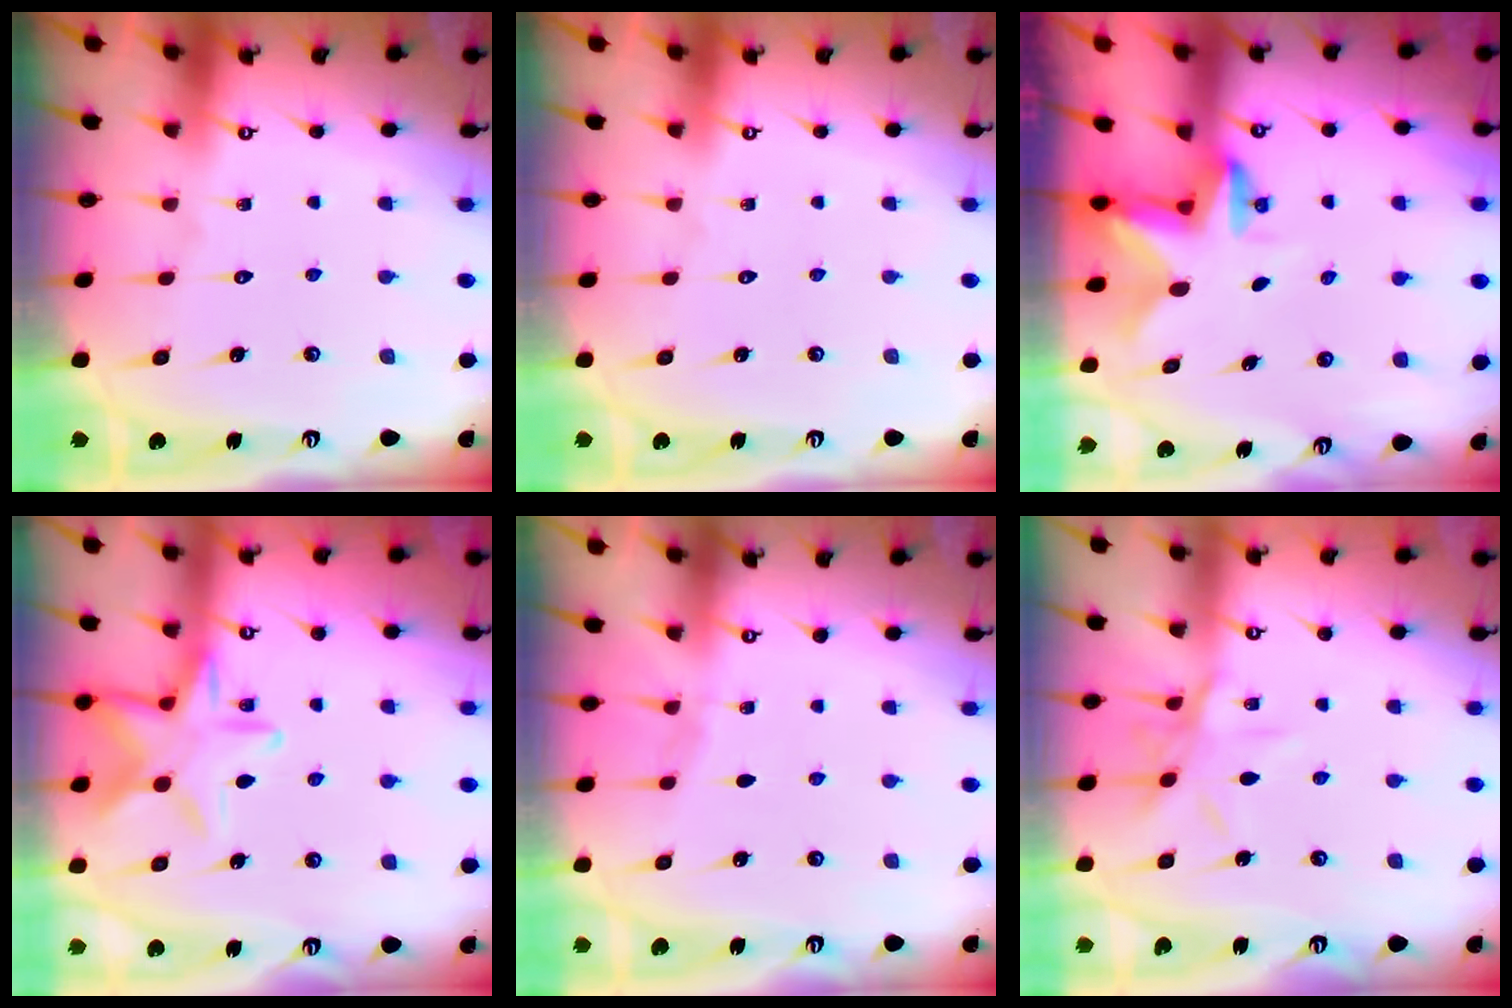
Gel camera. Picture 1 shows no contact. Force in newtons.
{"total": 0.0}
{"total": 2.4, "press": 2.4, "slide": 0.4}
{"total": 14.4, "press": 14.4, "slide": 1.1}
{"total": 1.5, "press": 1.4, "slide": 0.3}
{"total": 9.0, "press": 9.0, "slide": 0.6}